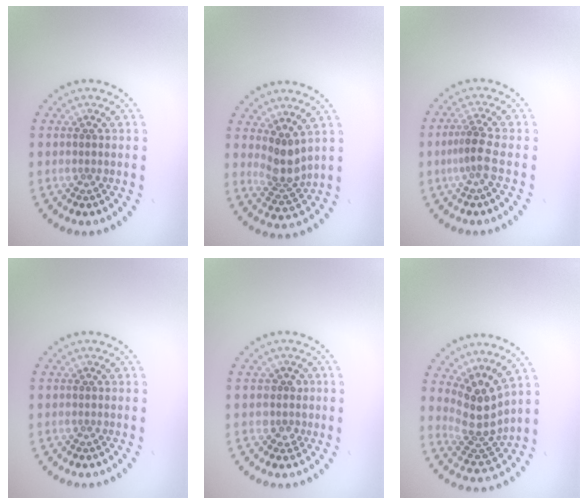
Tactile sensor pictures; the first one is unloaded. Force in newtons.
{"total": 2.7, "press": 2.1, "slide": 1.8}
{"total": 1.9, "press": 1.4, "slide": 1.3}
{"total": 0.0}
{"total": 1.7, "press": 1.5, "slide": 0.8}
{"total": 3.9, "press": 2.9, "slide": 2.5}